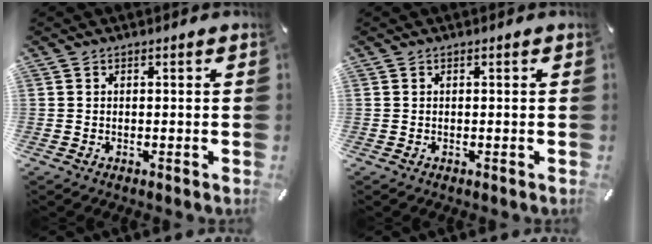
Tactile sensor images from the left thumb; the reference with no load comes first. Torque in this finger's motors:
{"motor_torque": [-0.04, 0.04, -0.01, 0.00, 0.00]}